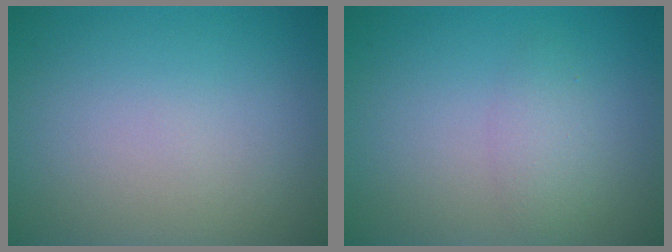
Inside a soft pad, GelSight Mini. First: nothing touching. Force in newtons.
{"total": 1.8, "press": 1.8, "slide": 0.2}